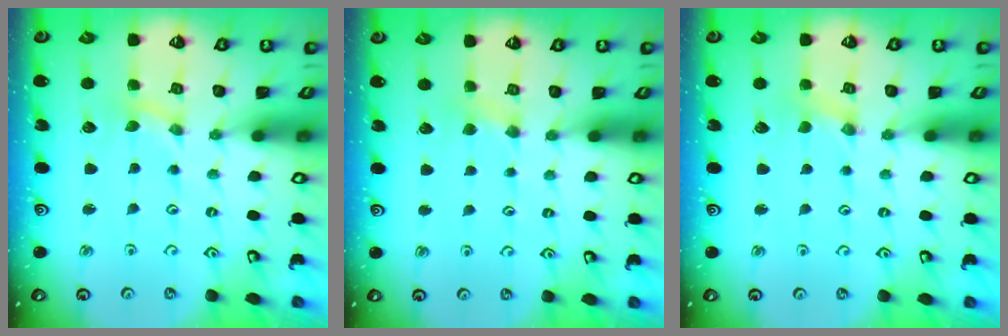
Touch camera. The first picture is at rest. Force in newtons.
{"total": 2.3, "press": 2.3, "slide": 0.4}
{"total": 0.8, "press": 0.8, "slide": 0.1}